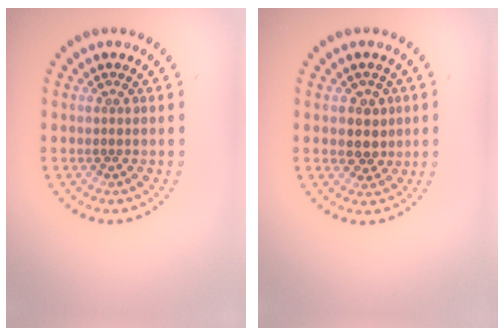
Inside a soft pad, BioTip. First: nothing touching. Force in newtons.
{"total": 2.5, "press": 2.3, "slide": 0.9}